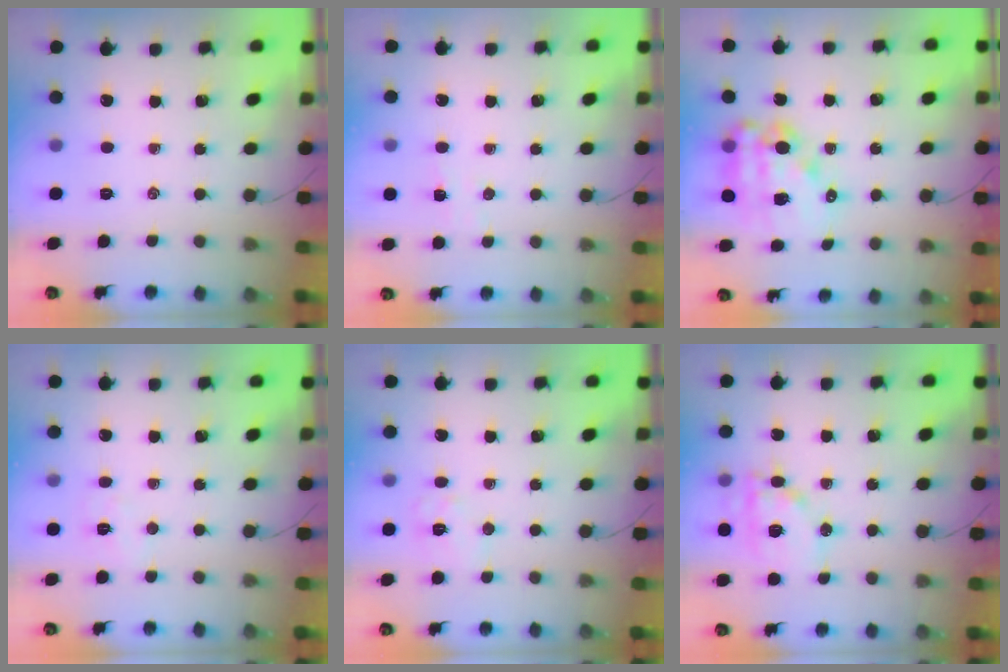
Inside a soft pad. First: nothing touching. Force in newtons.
{"total": 3.4, "press": 3.3, "slide": 0.9}
{"total": 14.8, "press": 14.4, "slide": 3.4}
{"total": 4.9, "press": 4.8, "slide": 1.0}
{"total": 6.8, "press": 6.7, "slide": 1.0}
{"total": 13.4, "press": 13.3, "slide": 1.9}